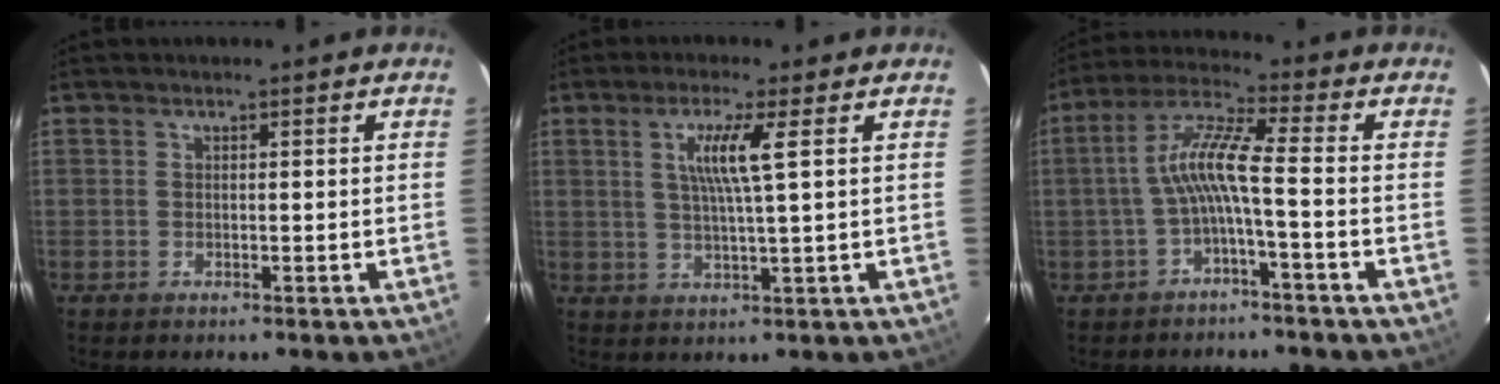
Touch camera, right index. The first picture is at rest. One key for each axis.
{"total": 5.8, "fx": 1.9, "fy": -0.7, "fz": 5.5, "tx": -0.101, "ty": -0.003, "tz": 0.033}
{"total": 7.4, "fx": -2.2, "fy": -0.1, "fz": 7.0, "tx": -0.162, "ty": 0.017, "tz": -0.041}